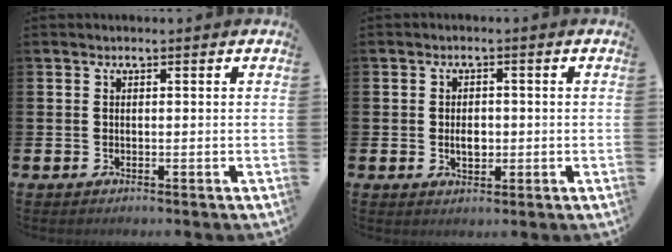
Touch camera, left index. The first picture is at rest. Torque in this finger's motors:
{"motor_torque": [0.16, 0.06, 0.05, 0.04]}